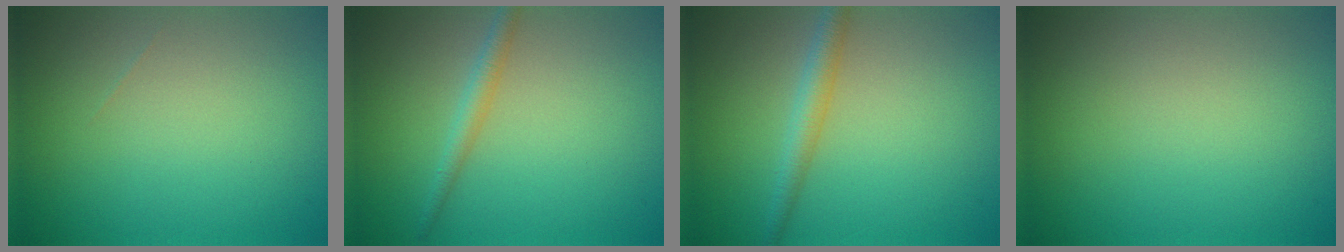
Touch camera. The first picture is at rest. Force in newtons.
{"total": 1.7, "press": 1.7, "slide": 0.0}
{"total": 2.4, "press": 2.4, "slide": 0.1}
{"total": 0.0}